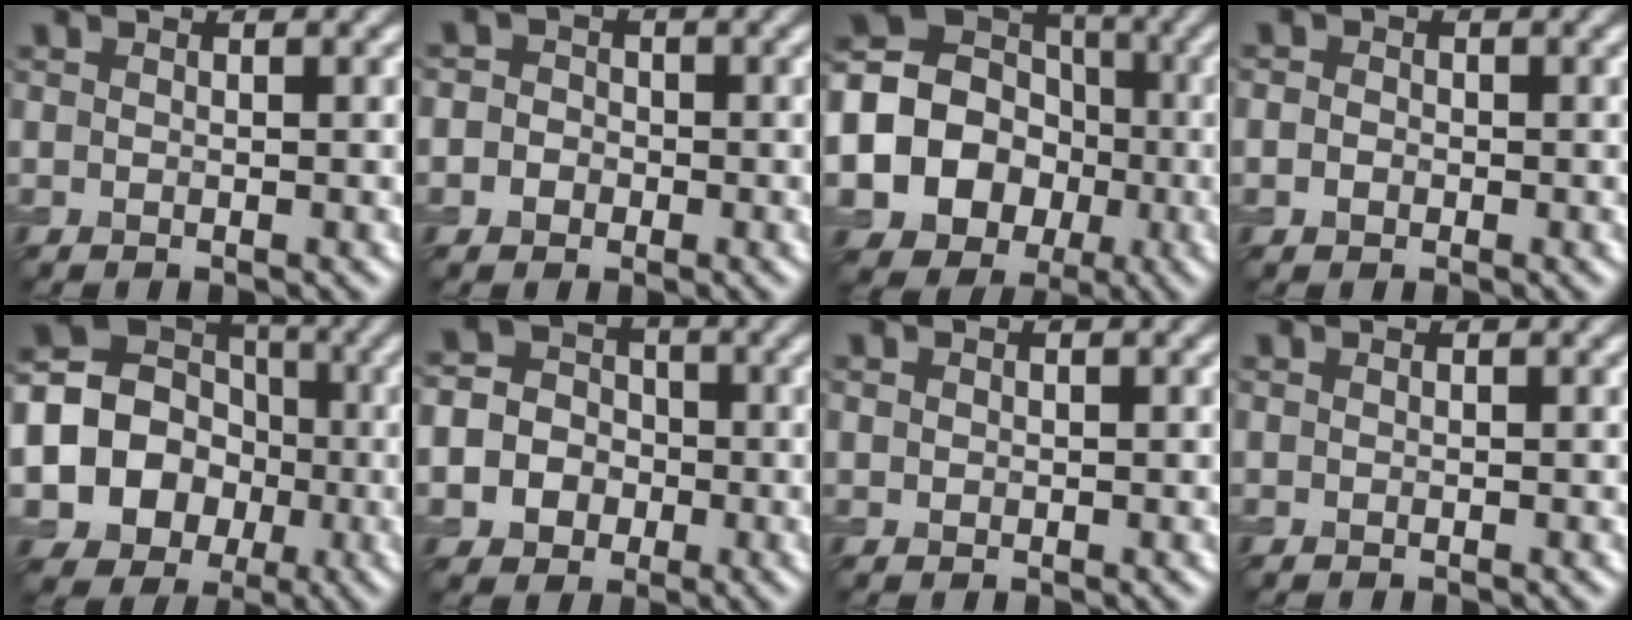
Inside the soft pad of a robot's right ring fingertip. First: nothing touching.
{"total": 2.9, "force": [-0.3, 2.7, 1.0], "torque": [0.014, 0.015, -0.035]}
{"total": 19.4, "force": [-4.2, 17.8, 6.3], "torque": [-0.167, -0.014, -0.099]}
{"total": 1.5, "force": [-0.3, 1.4, 0.7], "torque": [-0.006, 0.000, -0.013]}
{"total": 15.5, "force": [-3.0, 14.3, 5.2], "torque": [-0.126, -0.005, -0.070]}
{"total": 9.2, "force": [-2.9, 8.4, 2.4], "torque": [-0.057, -0.017, -0.074]}
{"total": 0.5, "force": [0.1, 0.5, 0.1], "torque": [0.002, -0.002, 0.002]}
{"total": 0.0}